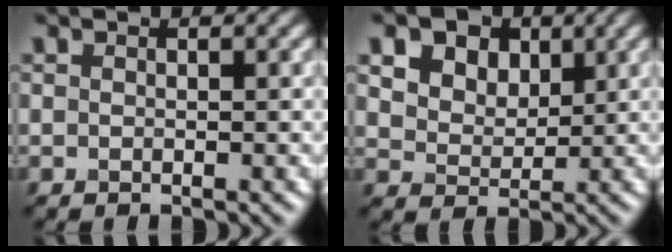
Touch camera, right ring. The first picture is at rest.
{"total": 10.7, "force": [5.6, 7.3, 5.5], "torque": [-0.107, 0.033, 0.080]}